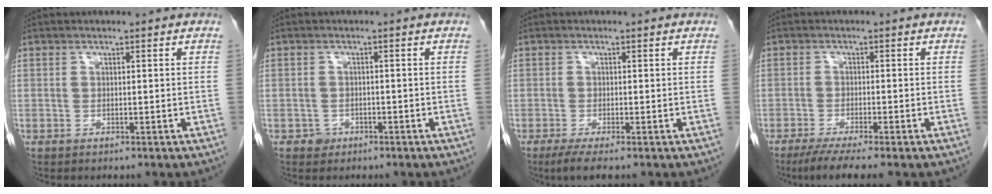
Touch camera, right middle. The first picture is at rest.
{"total": 1.5, "force": [-0.9, 1.2, 0.2], "torque": [0.000, 0.006, -0.012]}
{"total": 2.9, "force": [-1.9, 0.2, 2.2], "torque": [-0.043, -0.010, -0.037]}
{"total": 7.0, "force": [-5.3, 0.2, 4.5], "torque": [-0.067, -0.017, -0.081]}